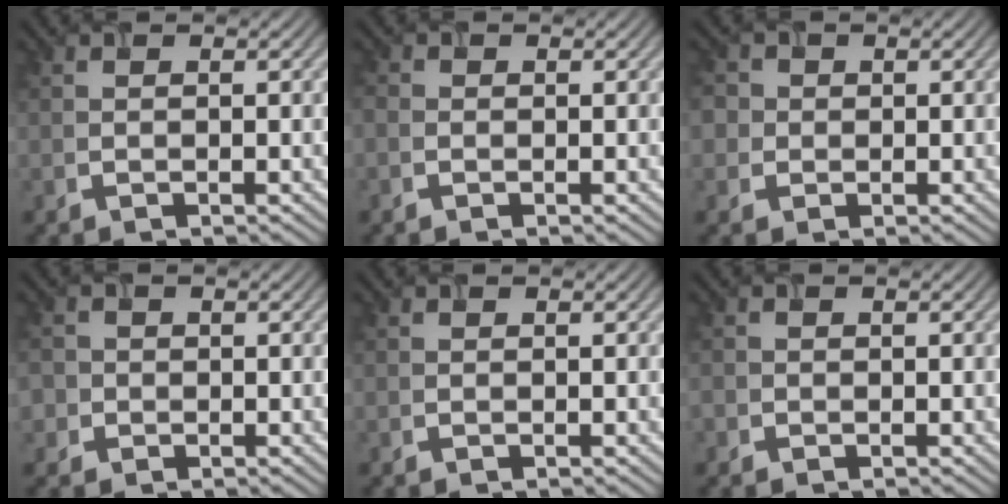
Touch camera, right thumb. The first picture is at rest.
{"total": 1.1, "force": [-0.6, 0.9, 0.5], "torque": [-0.011, -0.001, -0.014]}
{"total": 3.4, "force": [0.7, 3.1, 1.0], "torque": [-0.027, 0.006, -0.007]}
{"total": 2.3, "force": [-0.4, 2.2, 0.4], "torque": [-0.011, 0.001, -0.012]}
{"total": 0.0}
{"total": 0.8, "force": [-0.4, 0.7, 0.1], "torque": [-0.001, -0.005, -0.012]}